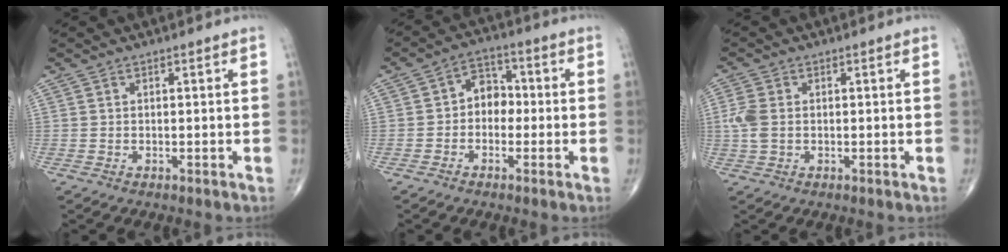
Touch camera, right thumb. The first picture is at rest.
{"total": 5.7, "force": [-0.8, 4.4, 3.4], "torque": [-0.023, 0.025, -0.030]}
{"total": 4.1, "force": [0.0, 2.7, 3.1], "torque": [-0.091, 0.004, -0.002]}